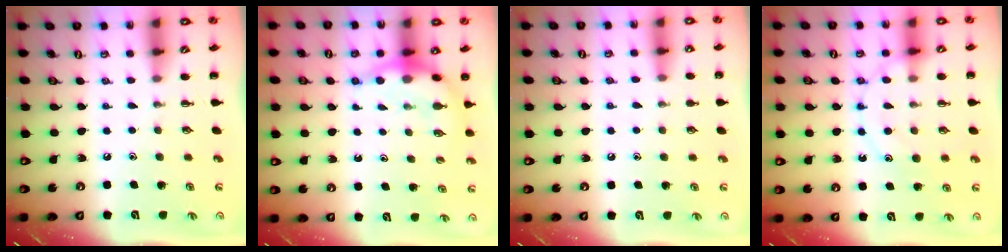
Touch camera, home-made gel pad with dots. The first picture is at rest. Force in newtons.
{"total": 8.8, "press": 8.7, "slide": 1.4}
{"total": 5.8, "press": 5.4, "slide": 1.9}
{"total": 12.5, "press": 12.5, "slide": 0.9}